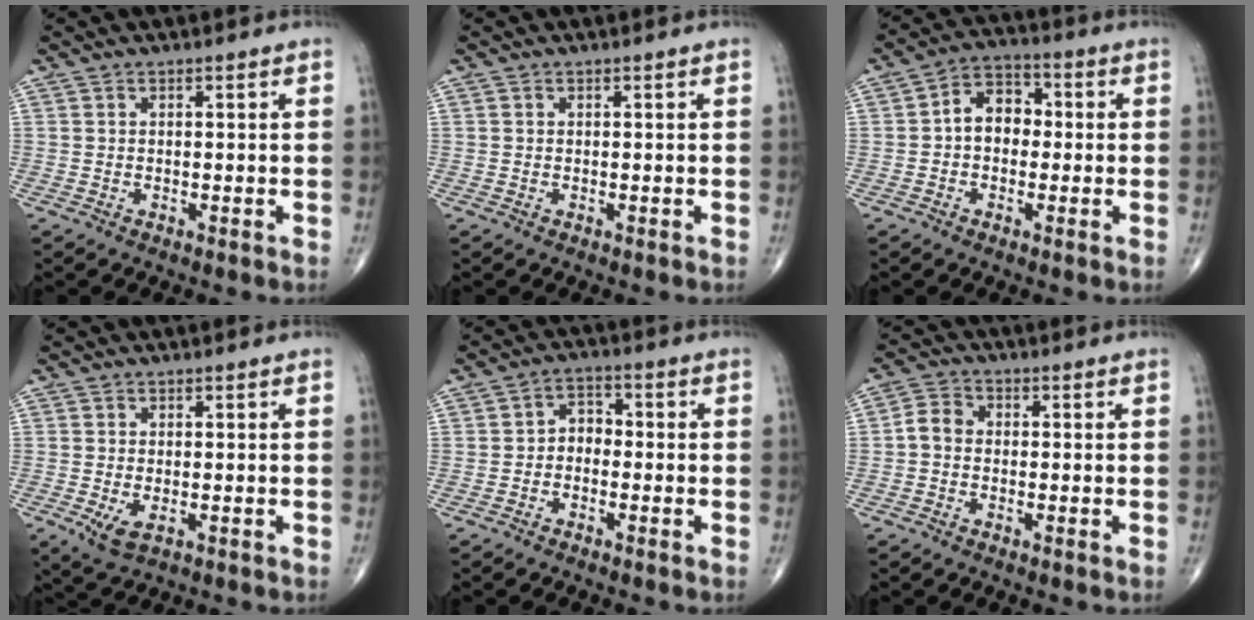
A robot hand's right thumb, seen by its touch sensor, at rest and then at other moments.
{"total": 0.0}
{"total": 7.4, "force": [-0.2, 5.6, 4.9], "torque": [-0.053, 0.026, -0.017]}
{"total": 3.5, "force": [-1.0, 1.7, 2.9], "torque": [-0.058, -0.011, -0.010]}
{"total": 3.6, "force": [-1.1, 2.7, 2.1], "torque": [-0.013, 0.022, -0.034]}
{"total": 3.9, "force": [-0.6, 3.1, 2.2], "torque": [-0.033, 0.012, -0.022]}